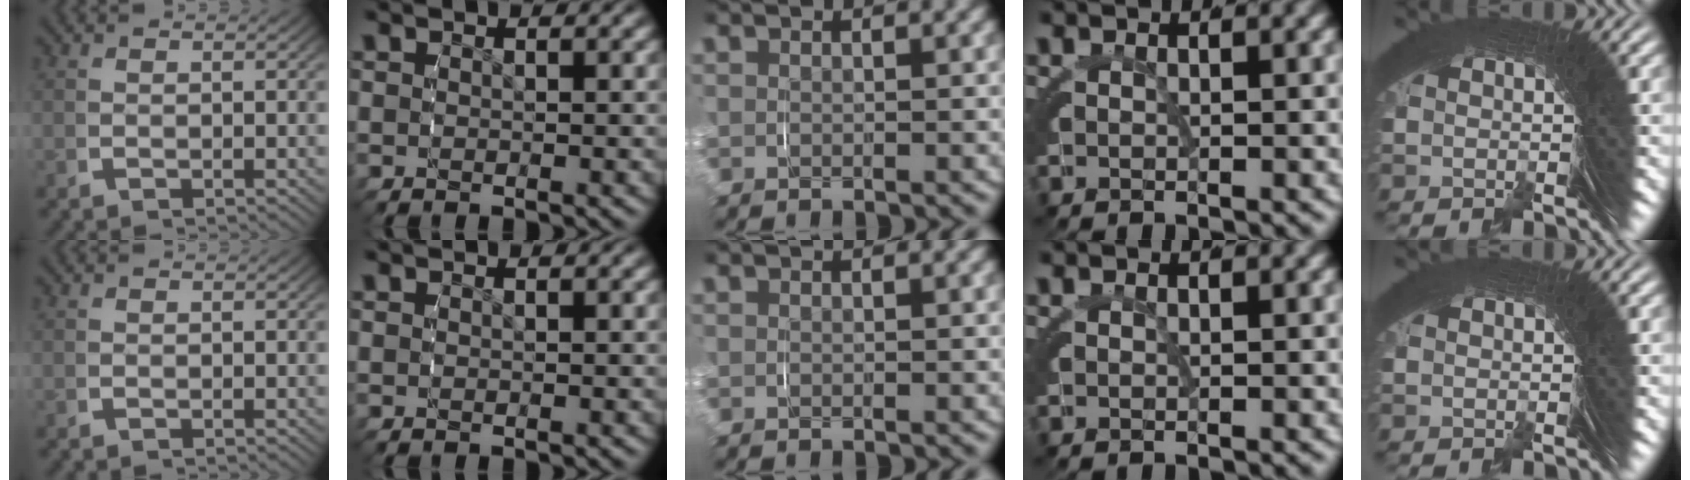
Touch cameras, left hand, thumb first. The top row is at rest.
{}